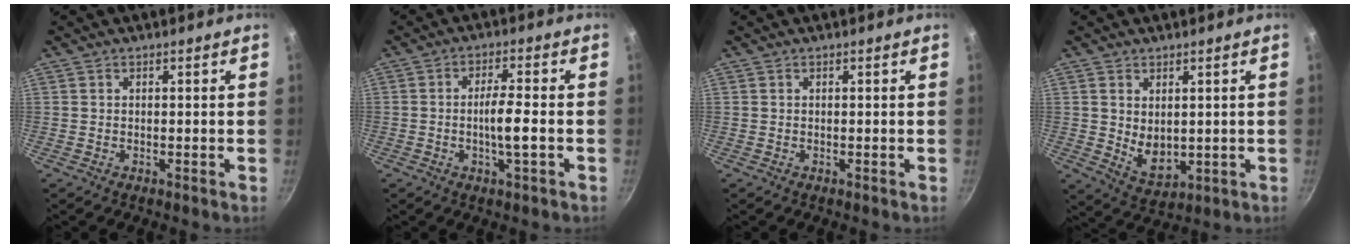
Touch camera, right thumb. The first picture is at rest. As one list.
[{"total": 5.5, "force": [-1.3, 1.1, 5.2], "torque": [-0.096, 0.015, -0.026]}, {"total": 0.0}, {"total": 6.5, "force": [1.1, 4.3, 4.7], "torque": [-0.068, -0.022, 0.033]}]